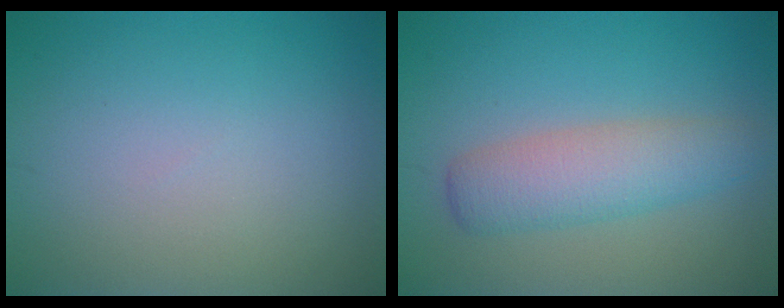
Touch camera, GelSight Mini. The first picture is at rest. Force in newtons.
{"total": 4.2, "press": 4.2, "slide": 0.1}